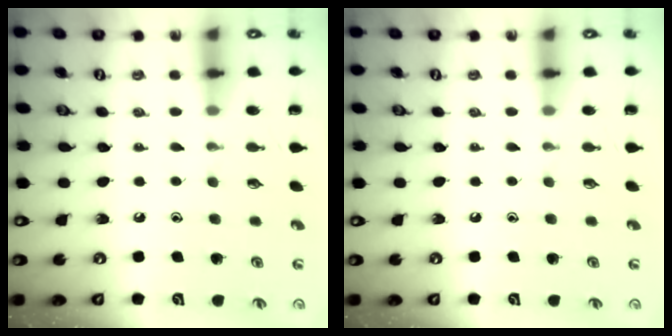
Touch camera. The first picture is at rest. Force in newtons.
{"total": 0.0}